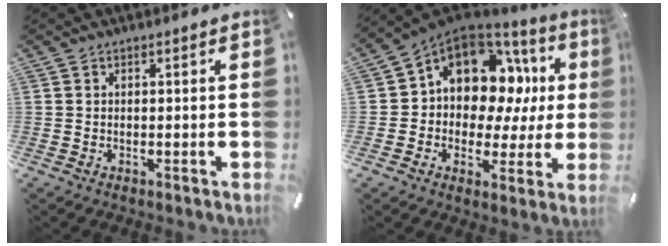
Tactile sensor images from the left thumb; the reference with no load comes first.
{"total": 12.6, "force": [4.8, 9.3, 7.0], "torque": [-0.113, -0.042, 0.086]}